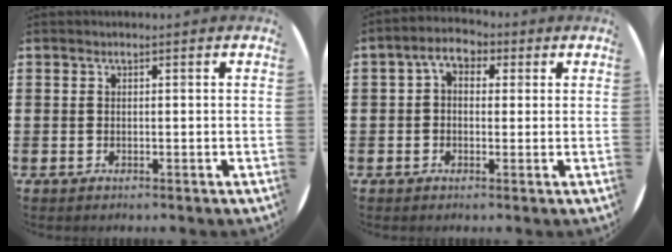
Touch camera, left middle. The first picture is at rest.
{"total": 3.9, "force": [1.9, 2.5, 2.2], "torque": [-0.045, 0.008, 0.030]}